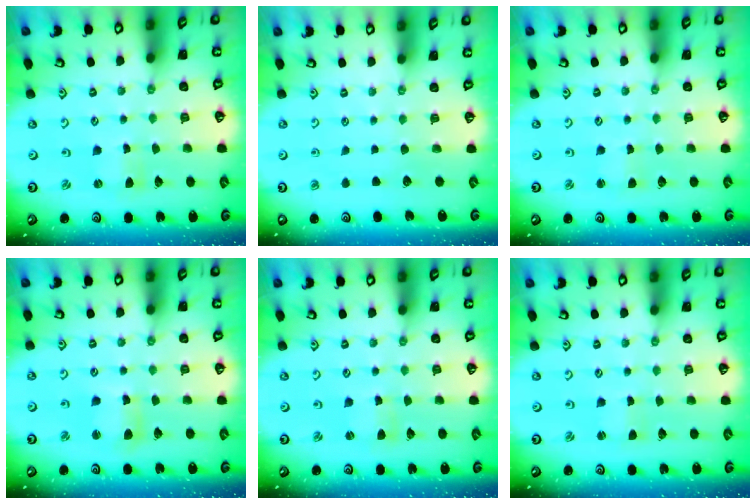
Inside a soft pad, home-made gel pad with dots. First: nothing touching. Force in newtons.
{"total": 0.0}
{"total": 1.9, "press": 1.9, "slide": 0.3}
{"total": 5.7, "press": 5.6, "slide": 0.8}
{"total": 0.8, "press": 0.8, "slide": 0.1}
{"total": 0.0}